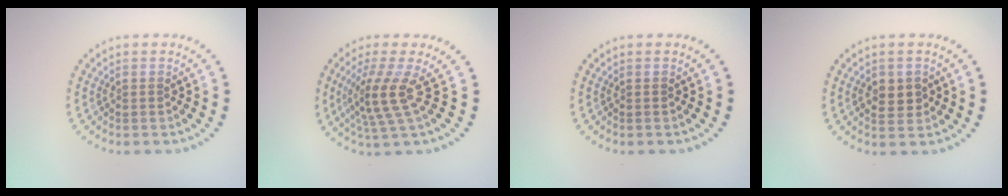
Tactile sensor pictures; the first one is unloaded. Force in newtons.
{"total": 3.6, "press": 2.6, "slide": 2.5}
{"total": 0.0}
{"total": 2.4, "press": 2.3, "slide": 0.6}